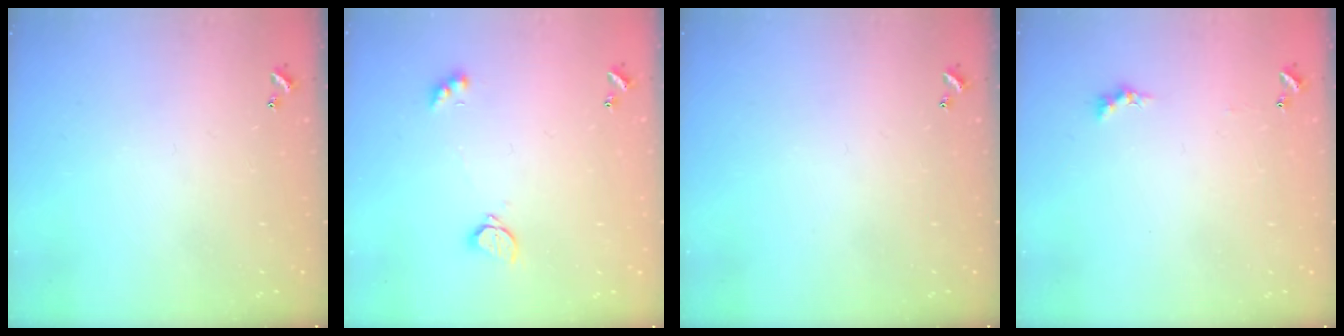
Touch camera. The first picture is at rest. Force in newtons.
{"total": 2.1, "press": 2.1, "slide": 0.5}
{"total": 0.0}
{"total": 0.0}